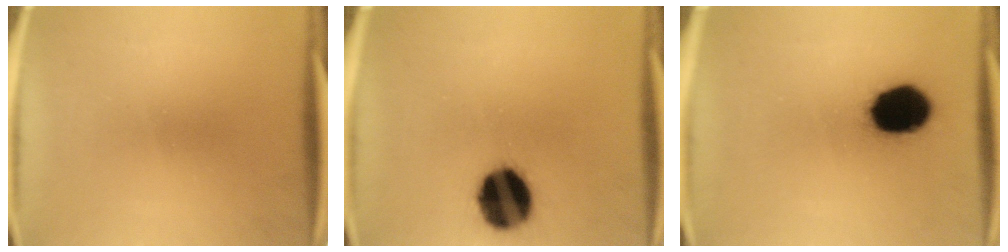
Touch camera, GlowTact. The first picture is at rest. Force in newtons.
{"total": 16.2}
{"total": 15.9}